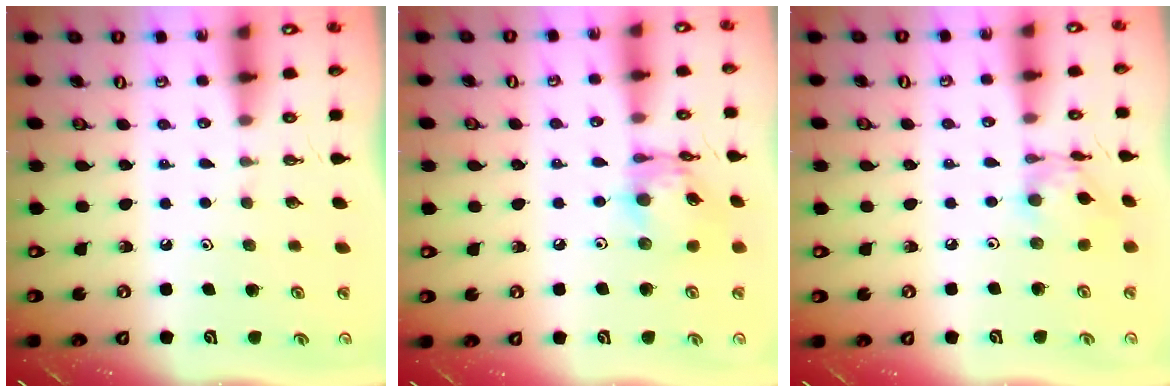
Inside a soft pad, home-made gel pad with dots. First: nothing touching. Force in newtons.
{"total": 13.3, "press": 13.3, "slide": 1.2}
{"total": 8.3, "press": 8.3, "slide": 0.6}